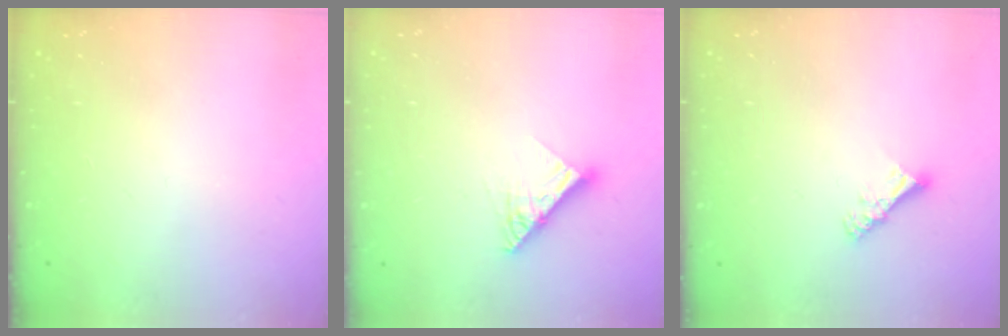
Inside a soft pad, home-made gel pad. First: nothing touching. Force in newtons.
{"total": 10.0, "press": 9.9, "slide": 1.1}
{"total": 6.1, "press": 6.1, "slide": 0.5}